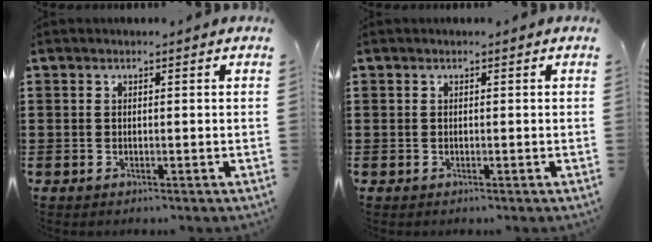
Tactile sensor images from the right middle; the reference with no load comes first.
{"total": 0.0}